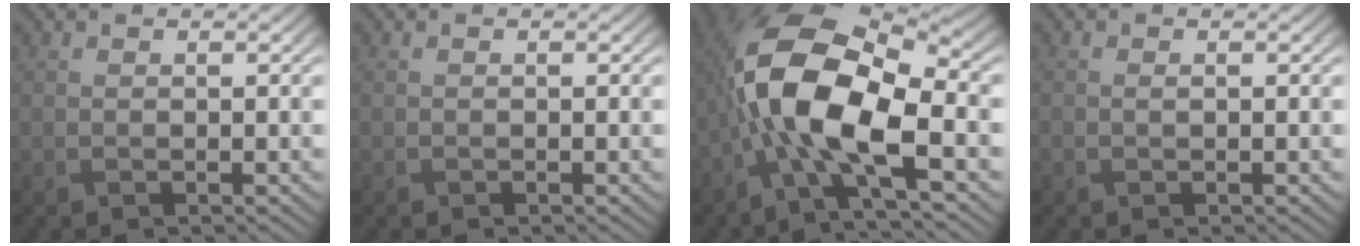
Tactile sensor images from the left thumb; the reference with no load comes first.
{"total": 0.0}
{"total": 14.0, "force": [-2.4, 6.1, 12.4], "torque": [-0.251, 0.003, -0.059]}
{"total": 0.6, "force": [0.0, 0.3, 0.5], "torque": [-0.013, 0.001, 0.001]}